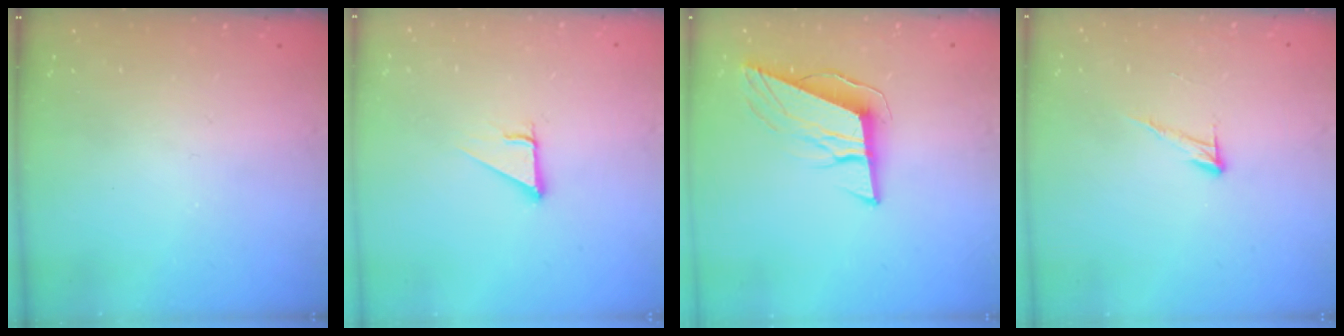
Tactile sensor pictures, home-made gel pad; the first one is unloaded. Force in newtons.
{"total": 2.7, "press": 2.7, "slide": 0.0}
{"total": 10.8, "press": 10.3, "slide": 3.1}
{"total": 5.9, "press": 5.9, "slide": 0.3}